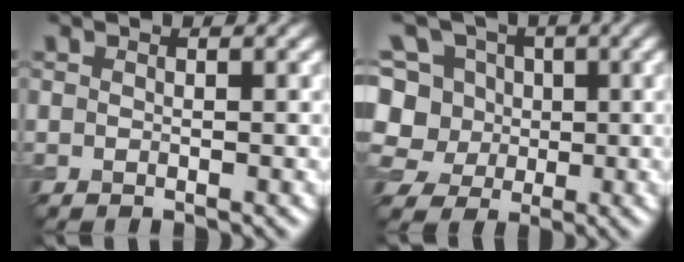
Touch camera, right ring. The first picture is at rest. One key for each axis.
{"total": 10.6, "fx": 2.5, "fy": 9.3, "fz": 4.4, "tx": -0.114, "ty": 0.044, "tz": 0.027}